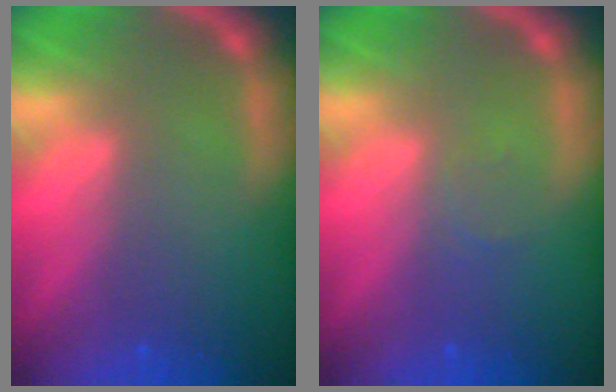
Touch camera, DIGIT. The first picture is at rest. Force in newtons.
{"total": 1.0}